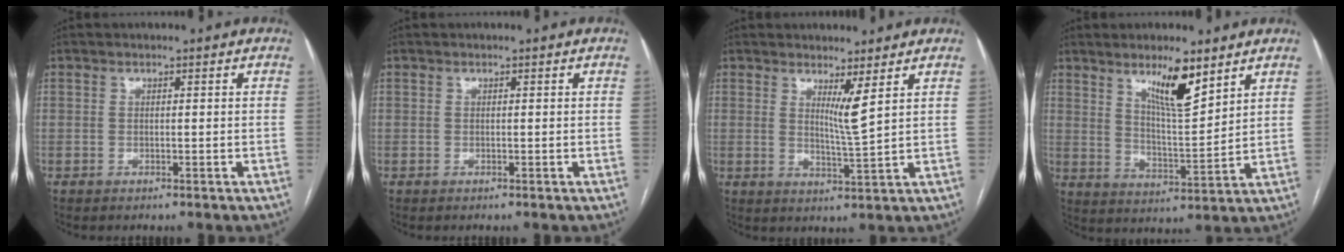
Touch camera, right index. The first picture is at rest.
{"total": 0.0}
{"total": 3.7, "force": [2.0, -0.7, 3.0], "torque": [-0.058, -0.021, 0.039]}
{"total": 9.3, "force": [6.1, 1.3, 6.9], "torque": [-0.124, -0.011, 0.110]}